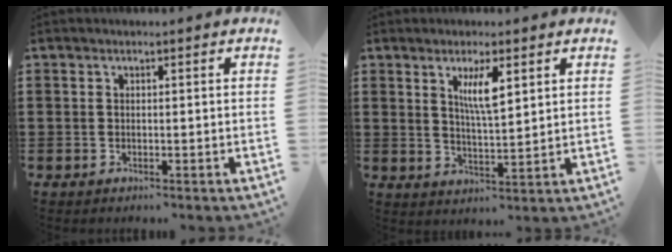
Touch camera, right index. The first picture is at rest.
{"total": 5.1, "force": [2.3, 1.3, 4.3], "torque": [-0.084, 0.002, 0.036]}